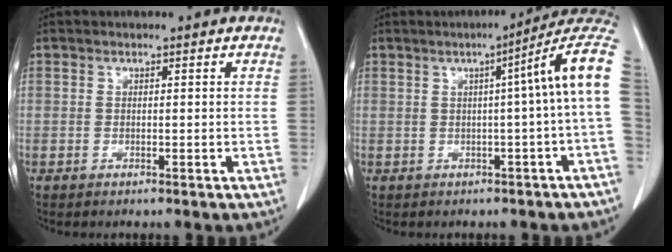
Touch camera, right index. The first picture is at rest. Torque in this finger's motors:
{"motor_torque": [0.70, -0.36, 0.40, 0.09]}